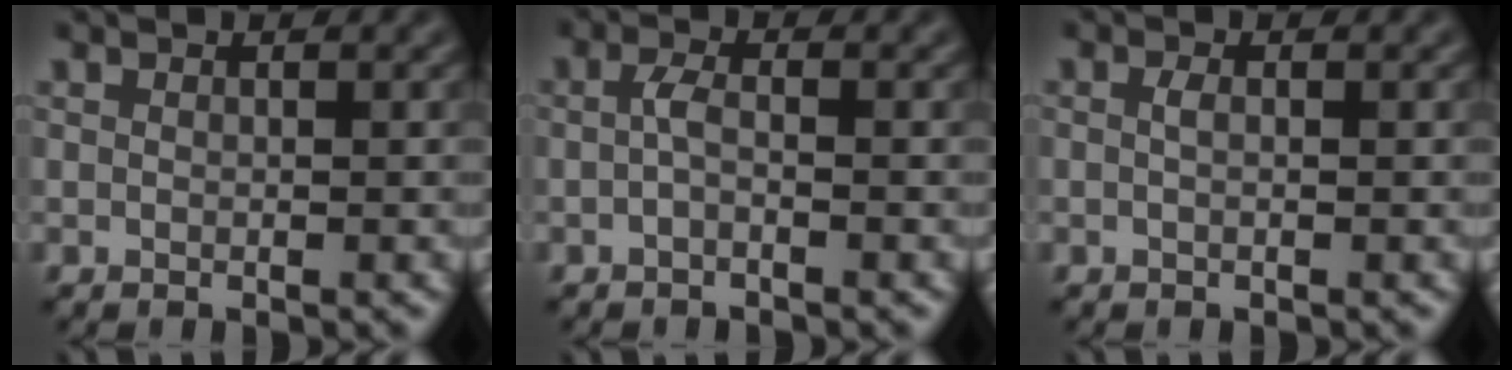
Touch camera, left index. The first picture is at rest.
{"total": 1.2, "force": [-0.7, 0.3, 0.9], "torque": [-0.024, 0.005, -0.011]}
{"total": 0.6, "force": [-0.3, 0.2, 0.5], "torque": [-0.011, 0.006, -0.002]}